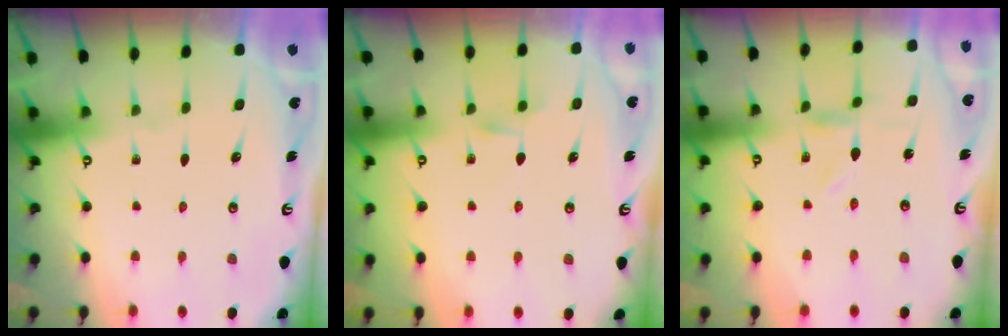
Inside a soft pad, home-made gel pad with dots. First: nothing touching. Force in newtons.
{"total": 3.0, "press": 3.0, "slide": 0.5}
{"total": 0.0}